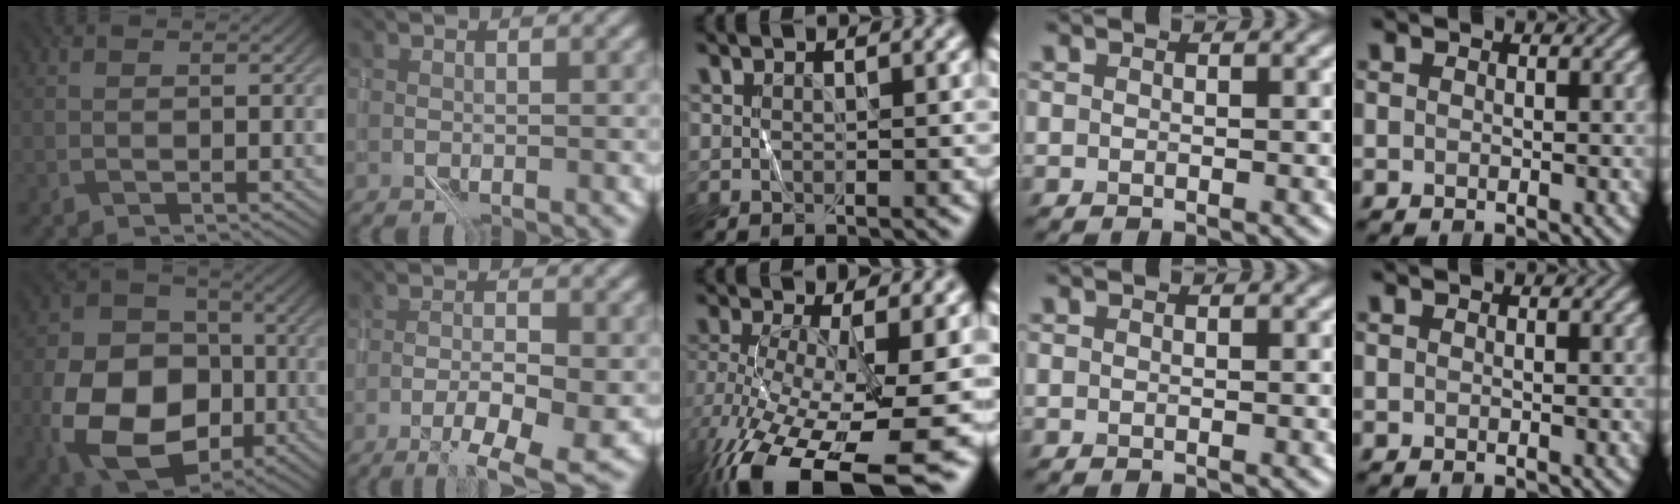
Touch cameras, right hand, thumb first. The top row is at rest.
{"thumb": {"total": 16.5, "force": [-4.8, 11.9, 10.3], "torque": [-0.216, -0.047, -0.088]}, "index": {"total": 4.3, "force": [-2.0, 0.6, 3.8], "torque": [-0.061, 0.001, -0.031]}, "middle": {"total": 15.0, "force": [-7.2, 5.8, 11.8], "torque": [-0.241, -0.027, -0.108]}}